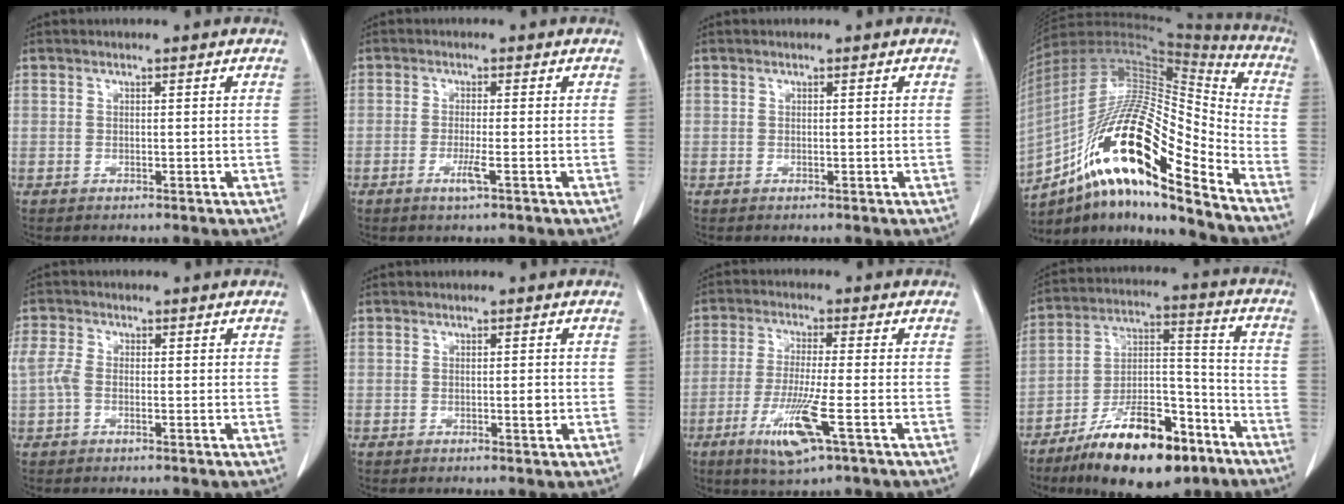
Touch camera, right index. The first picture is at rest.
{"total": 2.5, "force": [-1.2, -0.2, 2.2], "torque": [-0.043, -0.005, -0.024]}
{"total": 0.0}
{"total": 22.9, "force": [-13.1, 3.8, 18.3], "torque": [-0.332, 0.003, -0.229]}
{"total": 2.7, "force": [-0.5, 1.5, 2.1], "torque": [-0.063, 0.007, -0.014]}
{"total": 1.2, "force": [-0.2, 0.2, 1.2], "torque": [-0.018, -0.002, -0.004]}
{"total": 8.9, "force": [-3.9, 0.2, 8.1], "torque": [-0.158, -0.024, -0.071]}
{"total": 18.4, "force": [-12.1, 6.2, 12.4], "torque": [-0.211, 0.017, -0.202]}